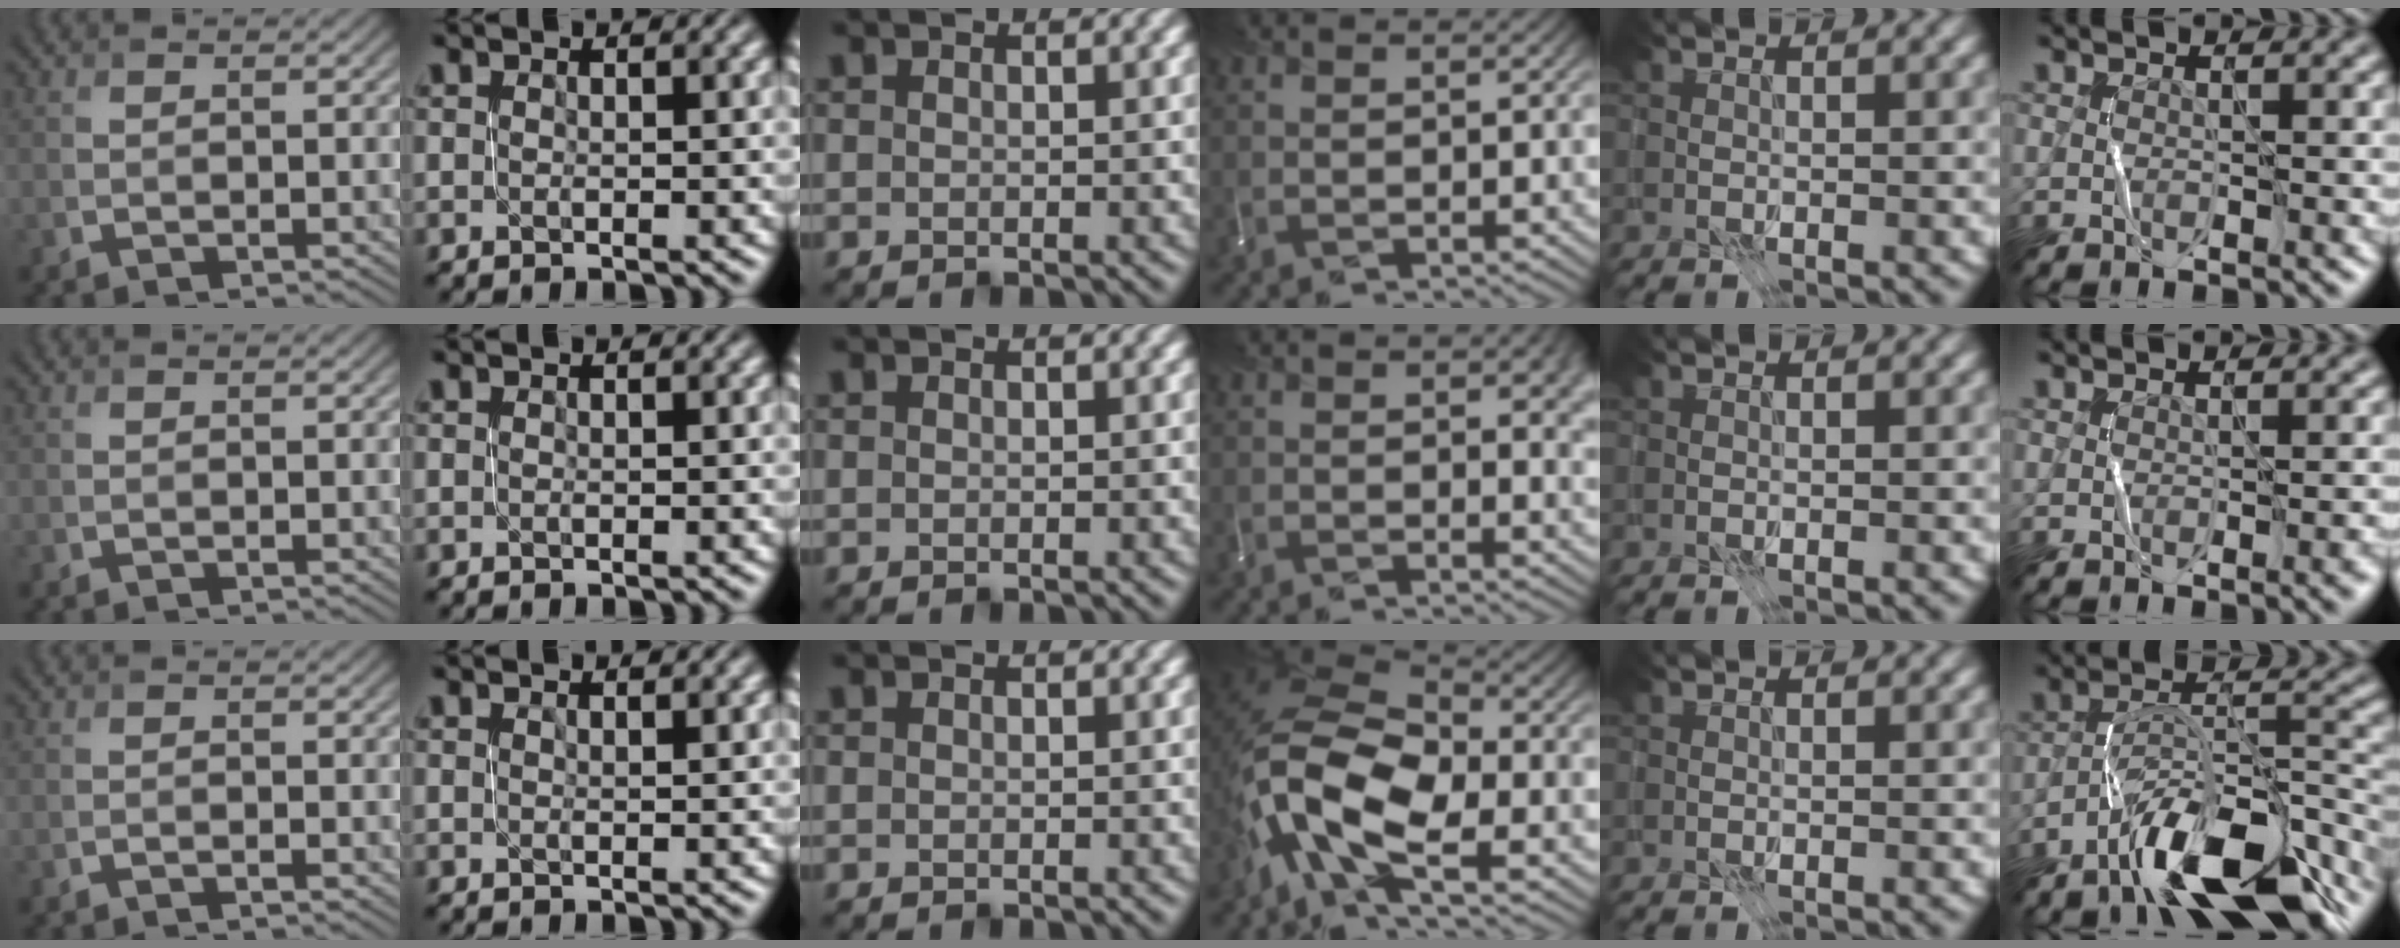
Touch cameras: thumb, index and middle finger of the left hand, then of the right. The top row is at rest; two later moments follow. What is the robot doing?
{"motion": "open", "object": "stapler"}